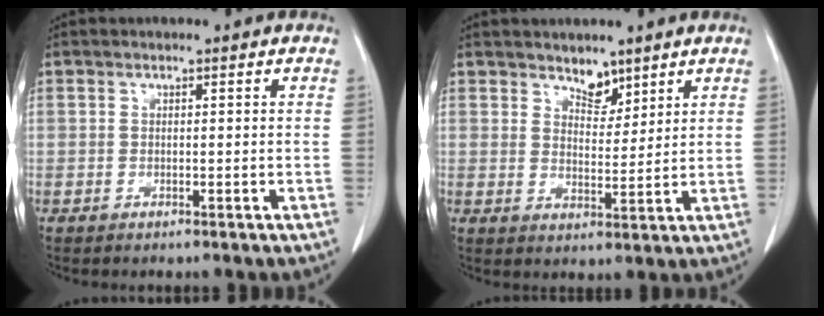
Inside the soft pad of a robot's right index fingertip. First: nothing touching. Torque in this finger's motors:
{"motor_torque": [-0.03, 0.31, 0.00, 0.00]}